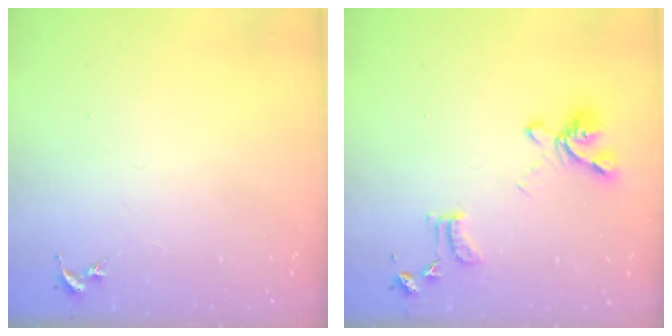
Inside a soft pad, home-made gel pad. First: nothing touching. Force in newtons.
{"total": 15.5, "press": 15.4, "slide": 1.6}